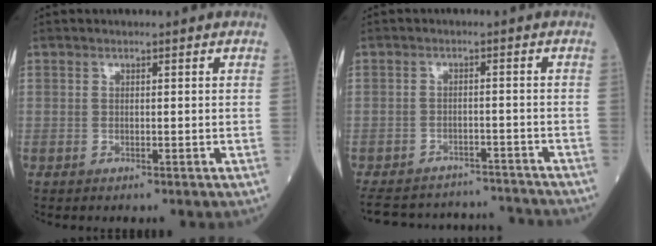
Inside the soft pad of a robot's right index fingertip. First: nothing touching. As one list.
[{"total": 13.9, "force": [-13.3, 3.4, 2.3], "torque": [-0.042, 0.022, -0.173]}]